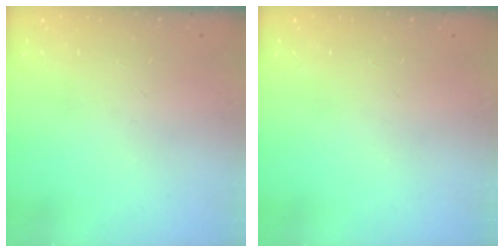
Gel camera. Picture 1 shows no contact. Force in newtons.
{"total": 0.0}